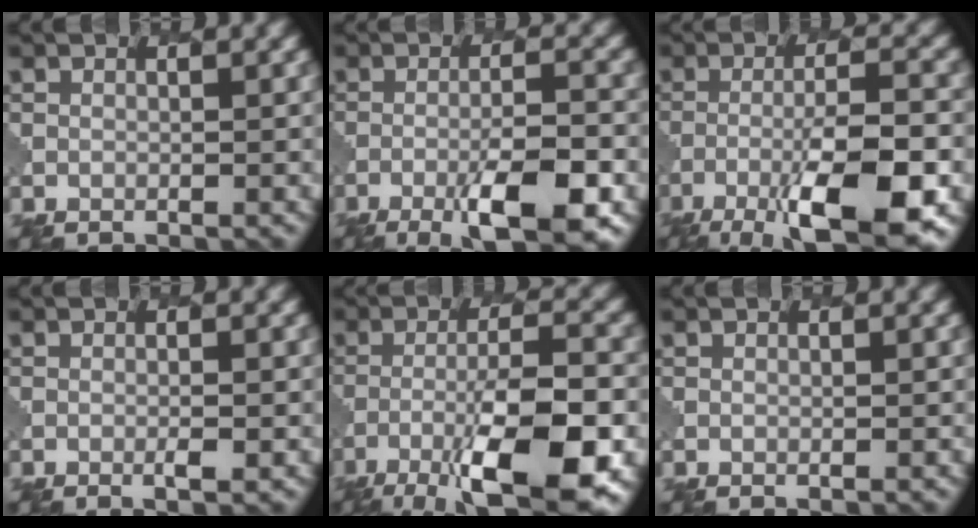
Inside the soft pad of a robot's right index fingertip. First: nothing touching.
{"total": 7.1, "force": [-3.4, 1.6, 6.0], "torque": [-0.101, 0.000, -0.052]}
{"total": 9.9, "force": [-5.0, 2.5, 8.2], "torque": [-0.136, -0.002, -0.082]}
{"total": 1.1, "force": [-0.1, 0.1, 1.0], "torque": [-0.015, 0.002, -0.001]}
{"total": 11.0, "force": [-5.3, 3.2, 9.1], "torque": [-0.154, -0.004, -0.088]}
{"total": 0.0}